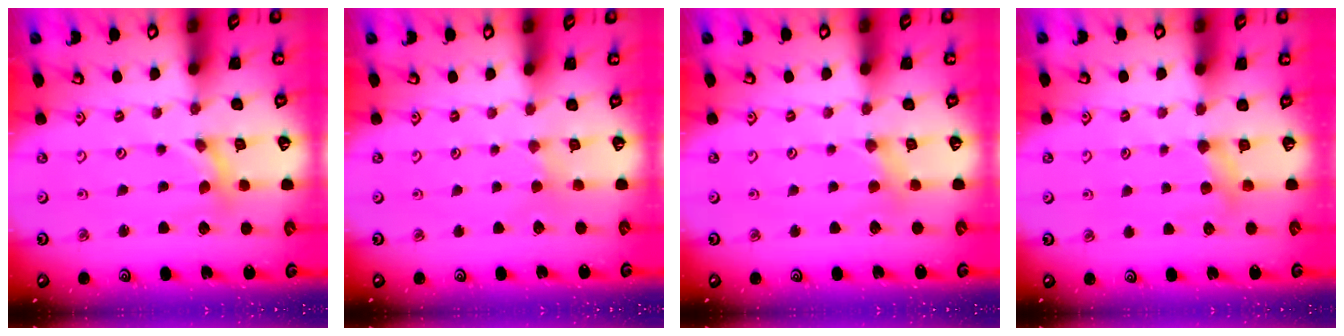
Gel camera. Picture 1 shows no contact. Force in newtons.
{"total": 1.7, "press": 1.6, "slide": 0.3}
{"total": 2.4, "press": 2.4, "slide": 0.5}
{"total": 4.6, "press": 4.6, "slide": 0.5}